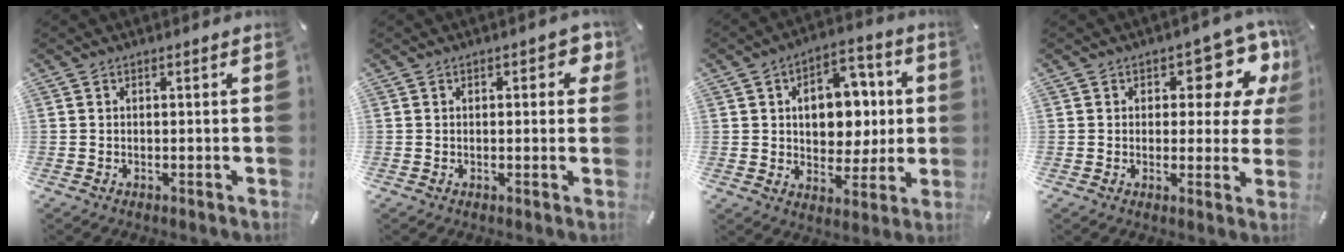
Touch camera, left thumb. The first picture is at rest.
{"total": 3.3, "force": [0.9, 1.9, 2.6], "torque": [-0.020, -0.003, 0.008]}
{"total": 12.5, "force": [1.3, 9.5, 8.1], "torque": [-0.101, 0.004, 0.024]}
{"total": 11.0, "force": [5.4, 5.9, 7.5], "torque": [-0.084, -0.039, 0.089]}